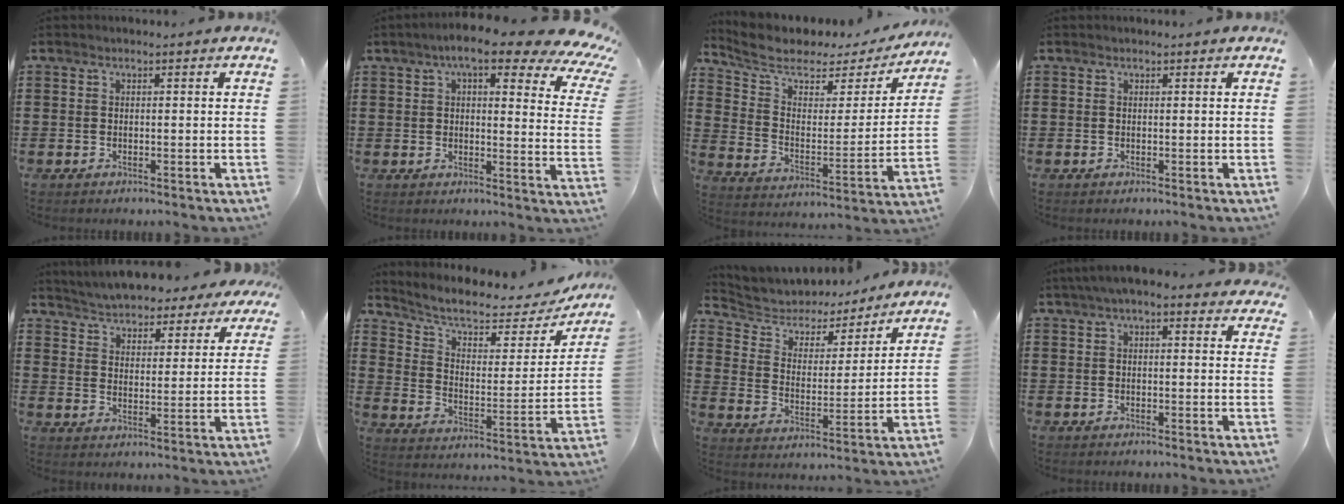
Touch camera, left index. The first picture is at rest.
{"total": 9.2, "force": [6.3, 2.0, 6.4], "torque": [-0.111, -0.024, 0.103]}
{"total": 6.3, "force": [4.8, 2.7, 2.9], "torque": [-0.087, -0.030, 0.079]}
{"total": 0.0}
{"total": 4.8, "force": [4.7, 0.6, 0.3], "torque": [-0.033, -0.028, 0.082]}
{"total": 6.3, "force": [5.0, 1.9, 3.3], "torque": [-0.089, -0.031, 0.083]}
{"total": 4.8, "force": [4.3, 2.3, 0.4], "torque": [-0.043, -0.031, 0.068]}
{"total": 4.1, "force": [2.9, 1.1, 2.6], "torque": [-0.058, 0.003, 0.052]}